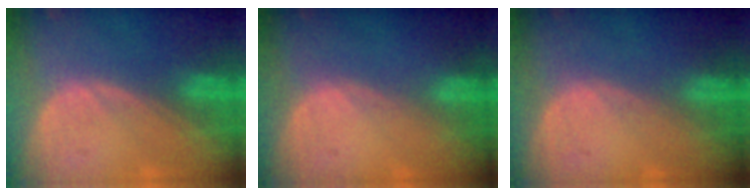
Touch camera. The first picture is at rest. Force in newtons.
{"total": 0.0}
{"total": 0.0}